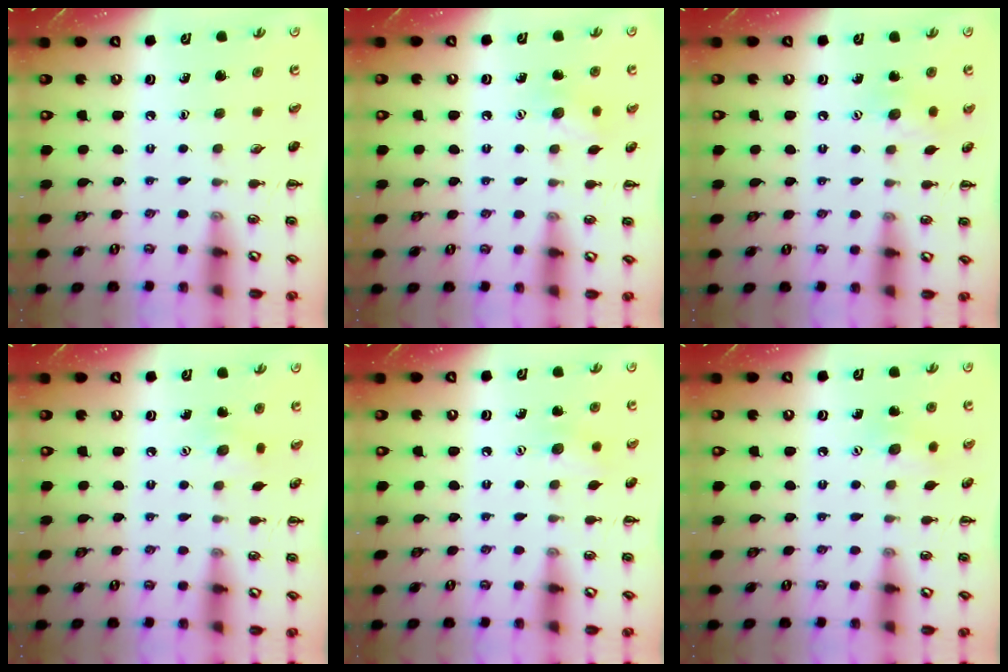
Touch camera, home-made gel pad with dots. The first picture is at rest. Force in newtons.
{"total": 8.1, "press": 7.9, "slide": 1.8}
{"total": 6.7, "press": 6.6, "slide": 1.0}
{"total": 5.0, "press": 4.8, "slide": 1.3}
{"total": 7.4, "press": 7.1, "slide": 1.9}
{"total": 7.0, "press": 6.9, "slide": 1.5}